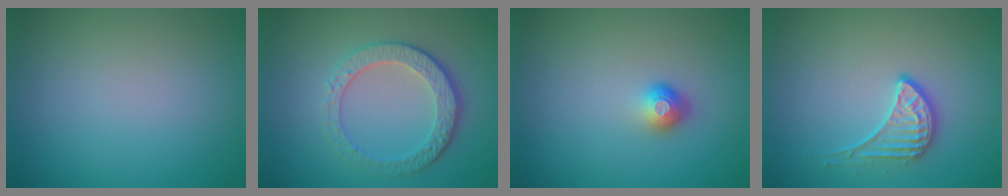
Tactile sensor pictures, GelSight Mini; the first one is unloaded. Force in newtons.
{"total": 4.7, "press": 3.3, "slide": 3.3}
{"total": 1.7, "press": 1.3, "slide": 1.2}
{"total": 2.3, "press": 1.7, "slide": 1.5}